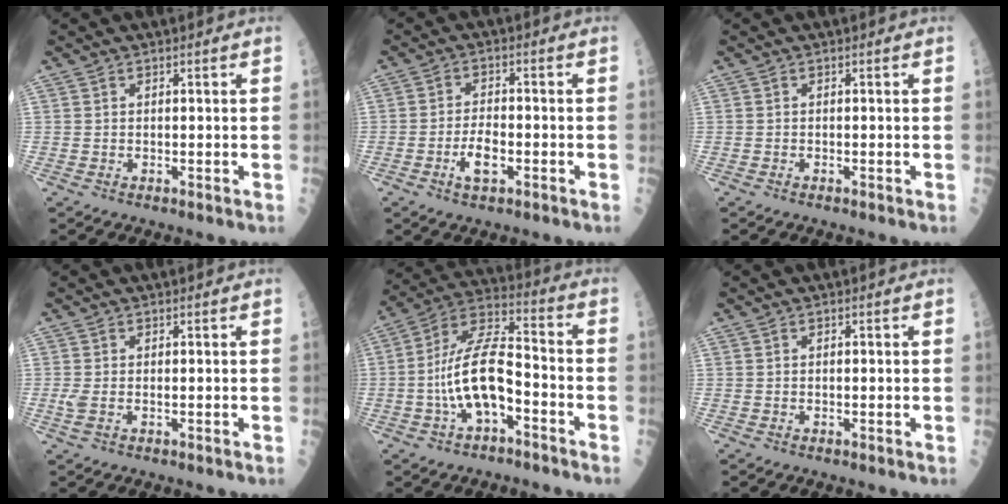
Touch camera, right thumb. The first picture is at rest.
{"total": 4.9, "force": [-1.8, 2.1, 4.0], "torque": [-0.071, 0.011, -0.031]}
{"total": 0.0}
{"total": 1.8, "force": [-0.3, 0.7, 1.6], "torque": [-0.051, -0.006, -0.004]}
{"total": 14.0, "force": [-3.9, 6.0, 12.0], "torque": [-0.231, 0.053, -0.070]}
{"total": 0.0}